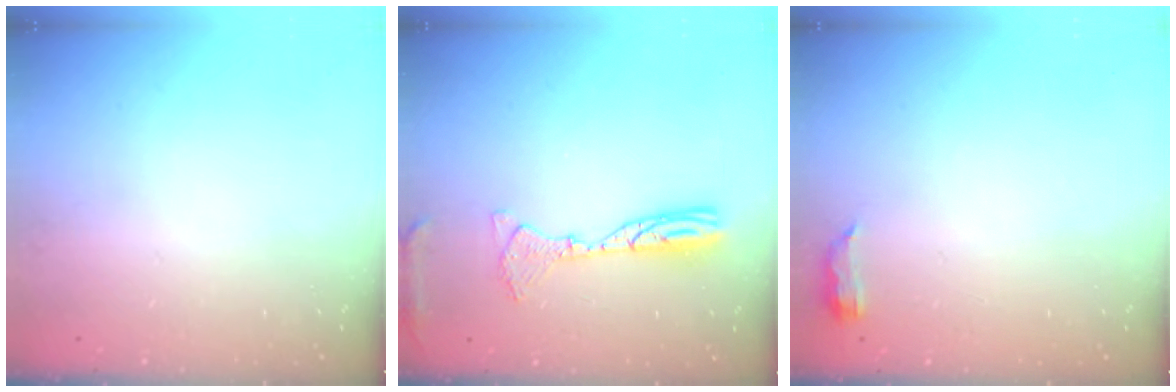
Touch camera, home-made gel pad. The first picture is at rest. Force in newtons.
{"total": 10.6, "press": 10.4, "slide": 2.2}
{"total": 5.1, "press": 4.8, "slide": 1.7}